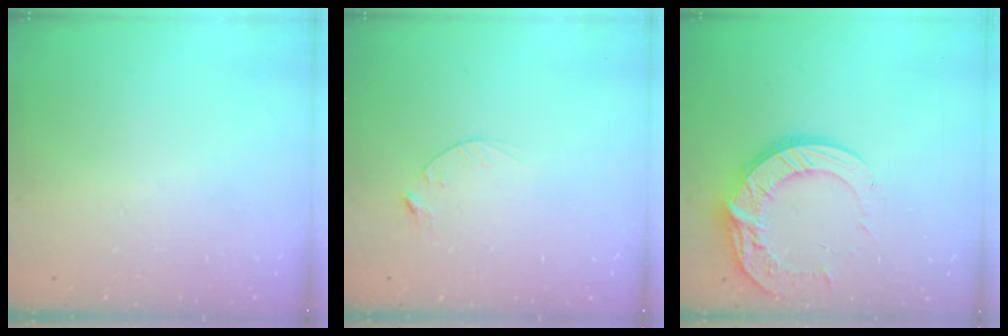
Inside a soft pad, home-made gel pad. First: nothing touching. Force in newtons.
{"total": 2.8, "press": 2.8, "slide": 0.4}
{"total": 15.2, "press": 15.2, "slide": 1.3}